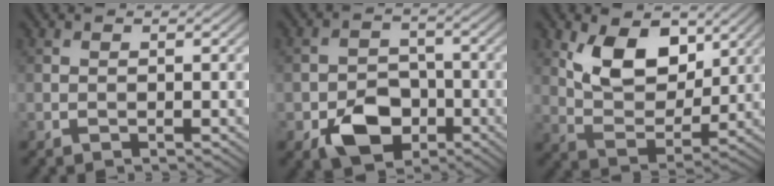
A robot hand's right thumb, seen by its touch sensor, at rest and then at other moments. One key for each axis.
{"total": 6.8, "fx": -3.3, "fy": 4.7, "fz": 3.7, "tx": -0.065, "ty": -0.011, "tz": -0.062}
{"total": 9.3, "fx": 4.3, "fy": 5.3, "fz": 6.4, "tx": -0.128, "ty": -0.011, "tz": 0.076}